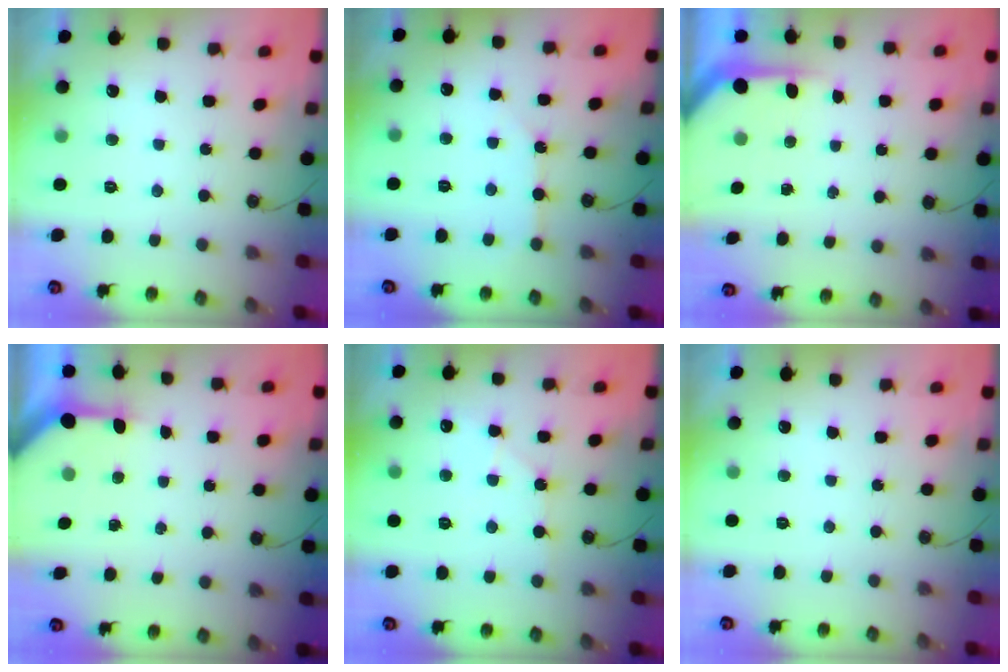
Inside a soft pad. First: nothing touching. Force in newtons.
{"total": 2.7, "press": 2.7, "slide": 0.2}
{"total": 4.3, "press": 4.3, "slide": 0.5}
{"total": 3.3, "press": 3.3, "slide": 0.4}
{"total": 5.6, "press": 5.6, "slide": 0.7}
{"total": 0.0}